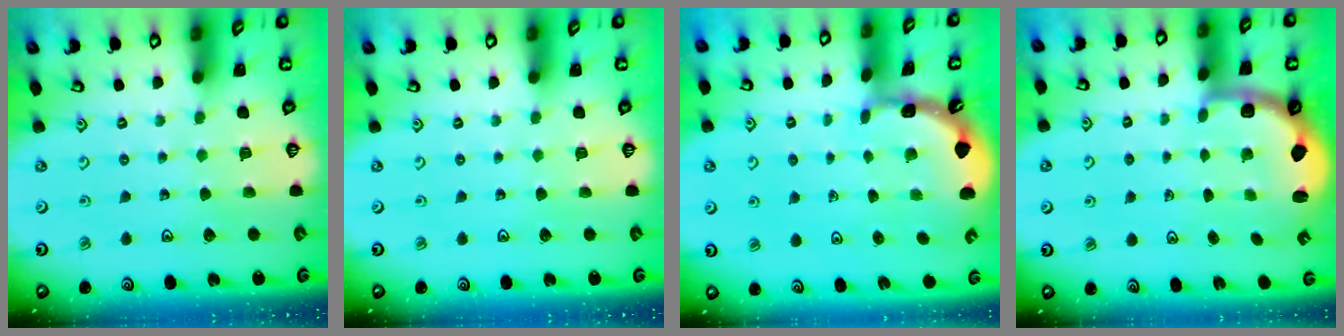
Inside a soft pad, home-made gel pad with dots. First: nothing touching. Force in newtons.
{"total": 0.0}
{"total": 1.7, "press": 1.7, "slide": 0.1}
{"total": 3.0, "press": 2.8, "slide": 1.1}